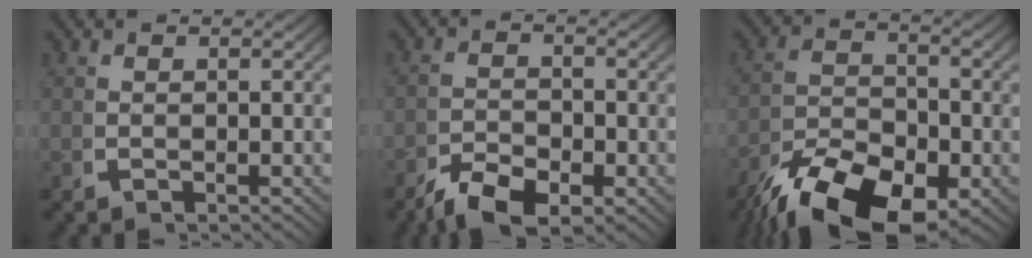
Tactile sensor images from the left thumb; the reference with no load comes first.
{"total": 4.3, "force": [-2.9, 2.3, 2.3], "torque": [-0.037, -0.013, -0.054]}
{"total": 10.3, "force": [-6.0, 5.7, 6.2], "torque": [-0.098, -0.033, -0.087]}